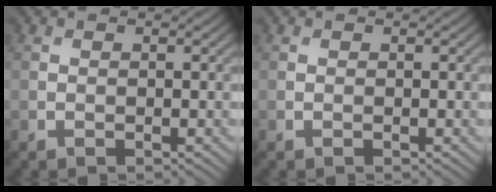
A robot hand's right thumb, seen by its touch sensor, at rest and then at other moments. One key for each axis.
{"total": 0.0}